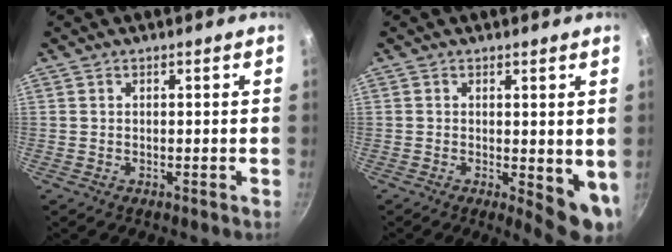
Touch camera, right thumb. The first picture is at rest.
{"total": 7.3, "force": [-0.1, 2.9, 6.7], "torque": [-0.077, -0.015, 0.003]}